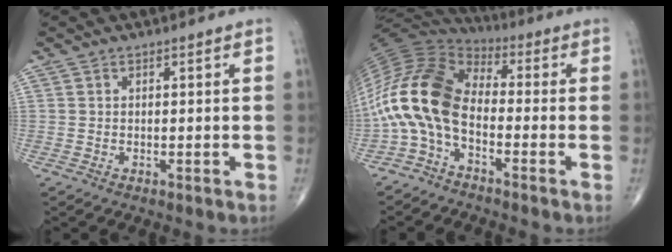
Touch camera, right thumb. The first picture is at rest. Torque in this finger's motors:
{"motor_torque": [0.54, 0.95, 1.84, -0.94, 0.27]}